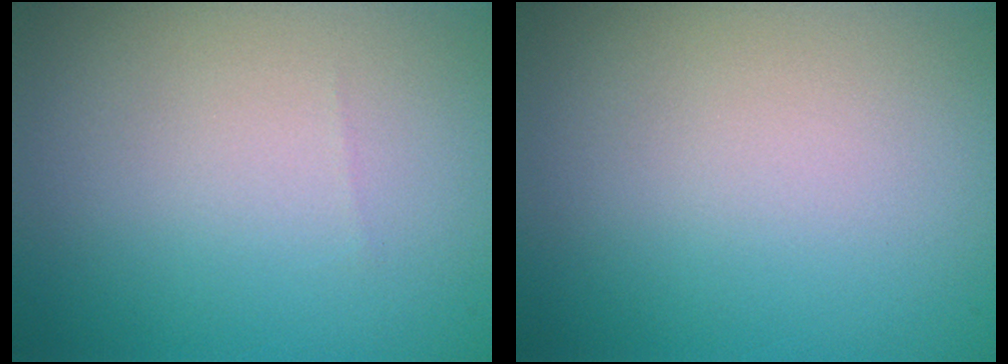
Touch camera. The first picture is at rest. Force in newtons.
{"total": 0.0}